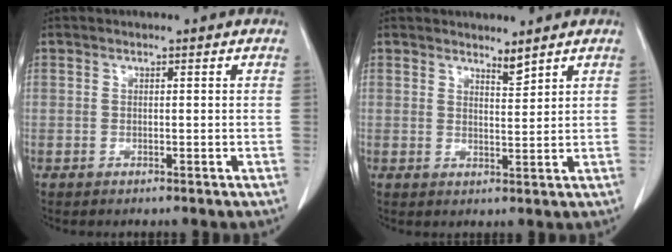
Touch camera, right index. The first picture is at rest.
{"total": 2.0, "force": [2.0, -0.1, 0.6], "torque": [-0.010, -0.010, 0.037]}